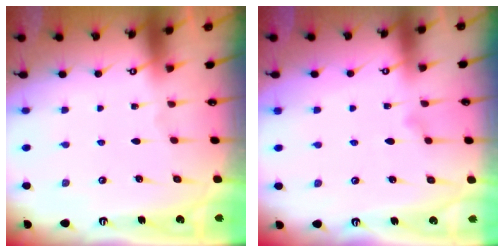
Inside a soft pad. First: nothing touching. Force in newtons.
{"total": 6.7, "press": 6.7, "slide": 0.5}